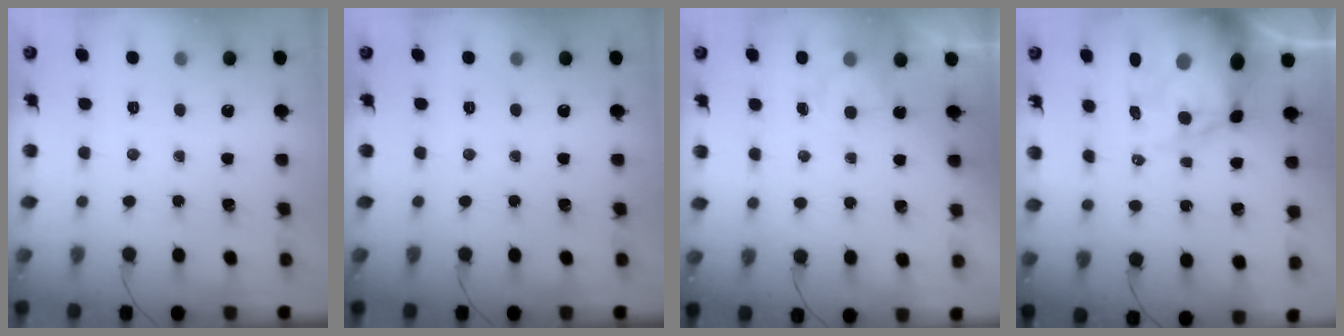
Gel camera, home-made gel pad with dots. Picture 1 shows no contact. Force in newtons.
{"total": 0.0}
{"total": 2.4, "press": 1.9, "slide": 1.4}
{"total": 19.4, "press": 18.9, "slide": 4.6}